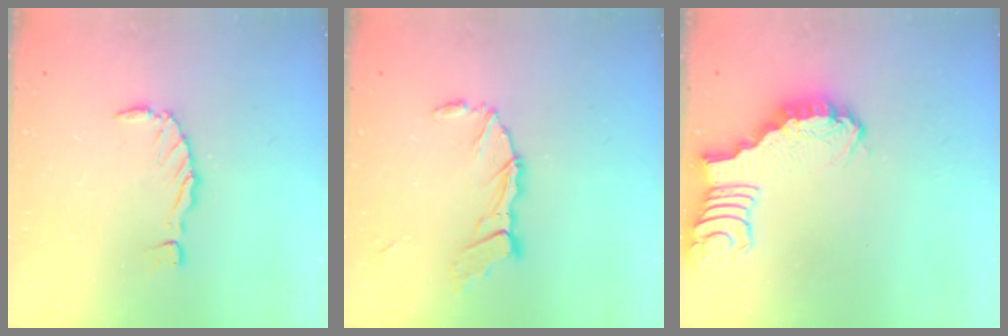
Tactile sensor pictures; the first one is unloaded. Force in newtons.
{"total": 10.3, "press": 10.2, "slide": 1.4}
{"total": 2.1, "press": 2.1, "slide": 0.2}